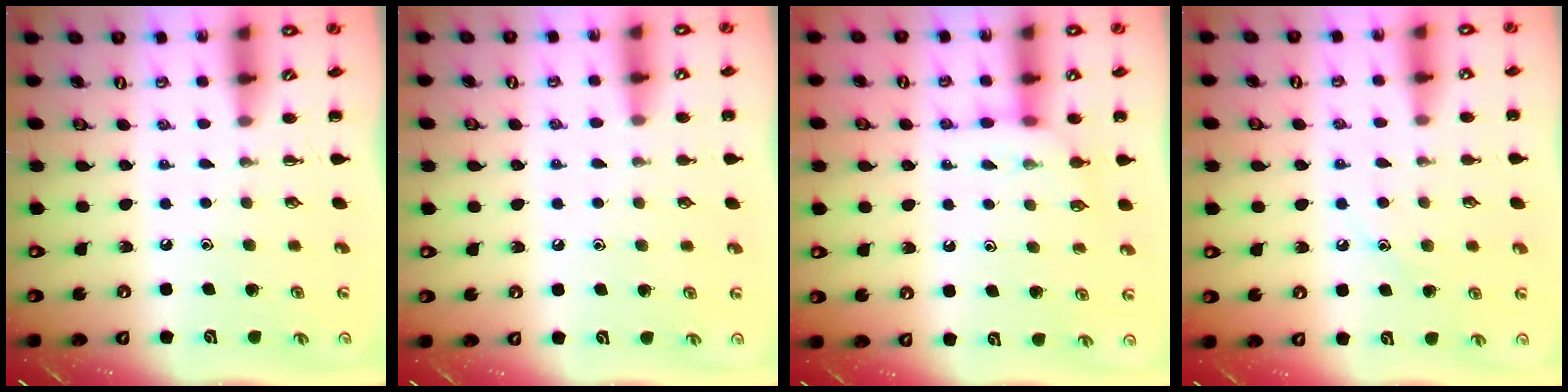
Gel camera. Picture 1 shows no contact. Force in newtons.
{"total": 6.6, "press": 6.3, "slide": 1.9}
{"total": 8.4, "press": 8.4, "slide": 0.5}
{"total": 8.4, "press": 8.2, "slide": 1.5}